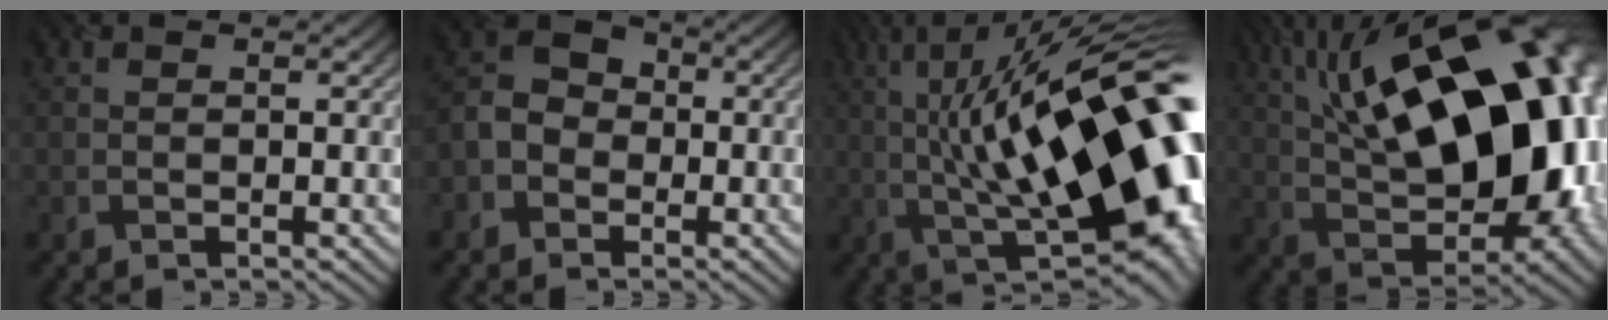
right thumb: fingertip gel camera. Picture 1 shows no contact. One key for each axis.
{"total": 5.2, "fx": -2.1, "fy": 4.1, "fz": 2.4, "tx": -0.062, "ty": 0.002, "tz": -0.055}
{"total": 20.7, "fx": 0.4, "fy": 7.5, "fz": 19.3, "tx": -0.302, "ty": 0.035, "tz": 0.003}
{"total": 20.6, "fx": 4.6, "fy": 10.1, "fz": 17.3, "tx": -0.255, "ty": 0.043, "tz": 0.059}